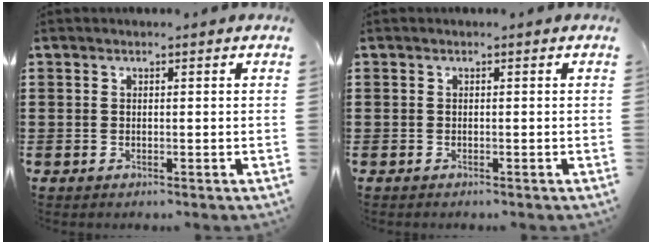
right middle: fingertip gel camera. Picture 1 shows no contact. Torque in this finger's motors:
{"motor_torque": [-0.01, -0.01, 0.03, 0.01]}